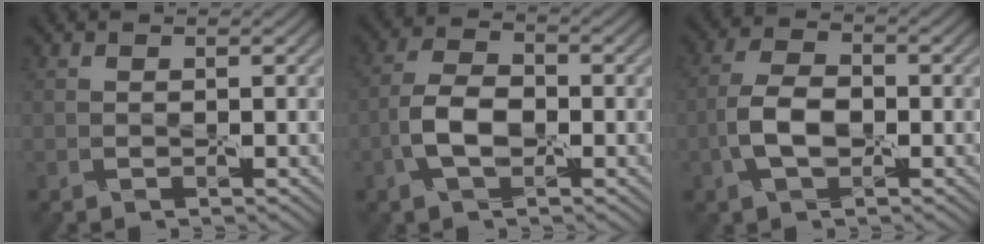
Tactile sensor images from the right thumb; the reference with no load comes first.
{"total": 4.4, "force": [-1.8, 2.2, 3.4], "torque": [-0.068, 0.014, -0.046]}
{"total": 4.5, "force": [-1.6, 2.2, 3.6], "torque": [-0.072, 0.014, -0.040]}